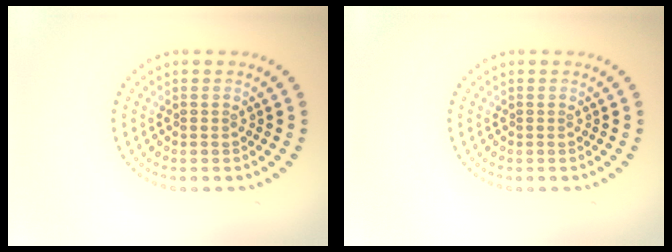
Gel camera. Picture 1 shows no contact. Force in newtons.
{"total": 0.0}